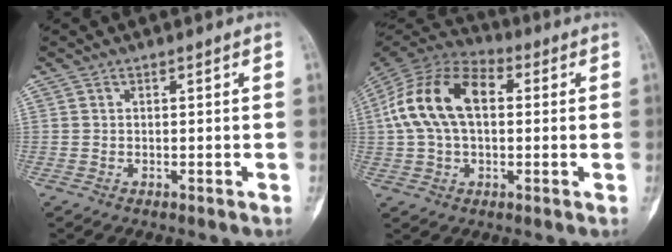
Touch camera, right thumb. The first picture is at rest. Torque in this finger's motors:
{"motor_torque": [0.16, 1.03, 1.08, -0.93, 0.51]}